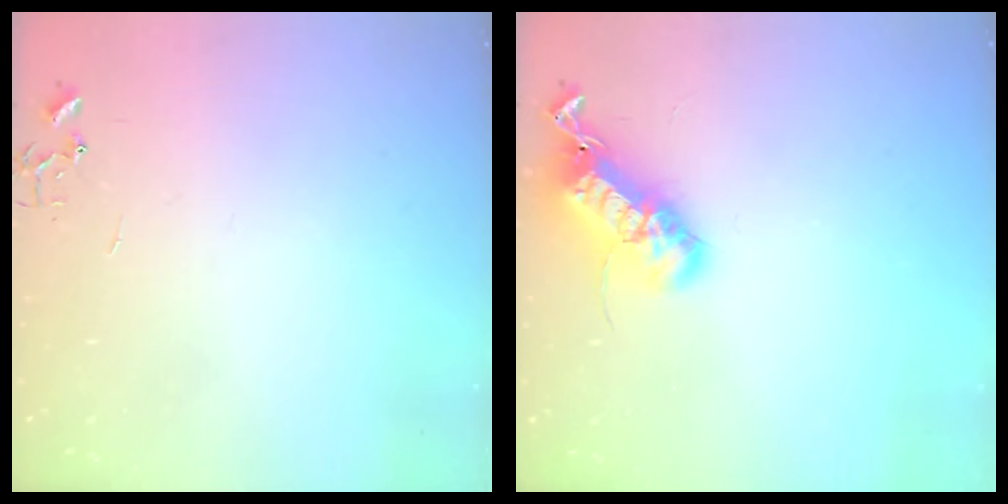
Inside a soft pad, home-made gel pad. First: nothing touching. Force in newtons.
{"total": 21.0, "press": 21.0, "slide": 0.4}